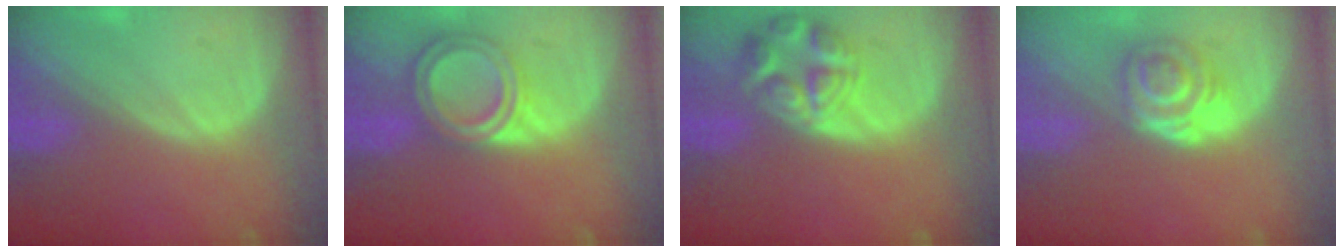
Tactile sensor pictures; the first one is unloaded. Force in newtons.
{"total": 6.9, "press": 6.1, "slide": 3.1}
{"total": 7.9, "press": 7.0, "slide": 3.6}
{"total": 6.3, "press": 5.2, "slide": 3.5}